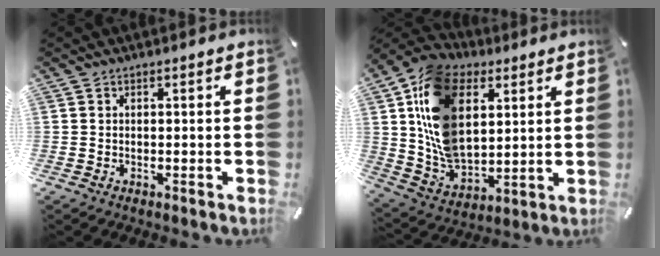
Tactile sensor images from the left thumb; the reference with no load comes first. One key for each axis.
{"total": 18.6, "fx": 6.2, "fy": 13.0, "fz": 11.7, "tx": -0.260, "ty": -0.021, "tz": 0.116}